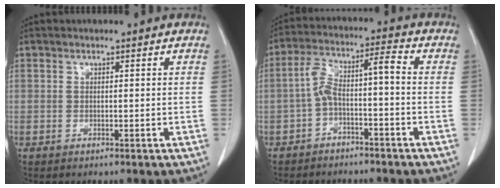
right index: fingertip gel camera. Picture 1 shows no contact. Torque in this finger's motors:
{"motor_torque": [0.66, -0.38, 0.38, 0.13]}